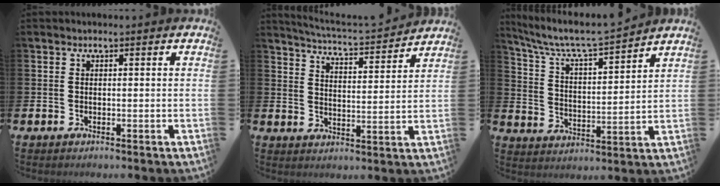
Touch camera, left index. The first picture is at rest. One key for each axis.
{"total": 4.7, "fx": 4.6, "fy": -0.4, "fz": 0.4, "tx": -0.016, "ty": -0.037, "tz": 0.078}
{"total": 7.2, "fx": 6.8, "fy": 0.3, "fz": 2.2, "tx": -0.073, "ty": -0.057, "tz": 0.113}